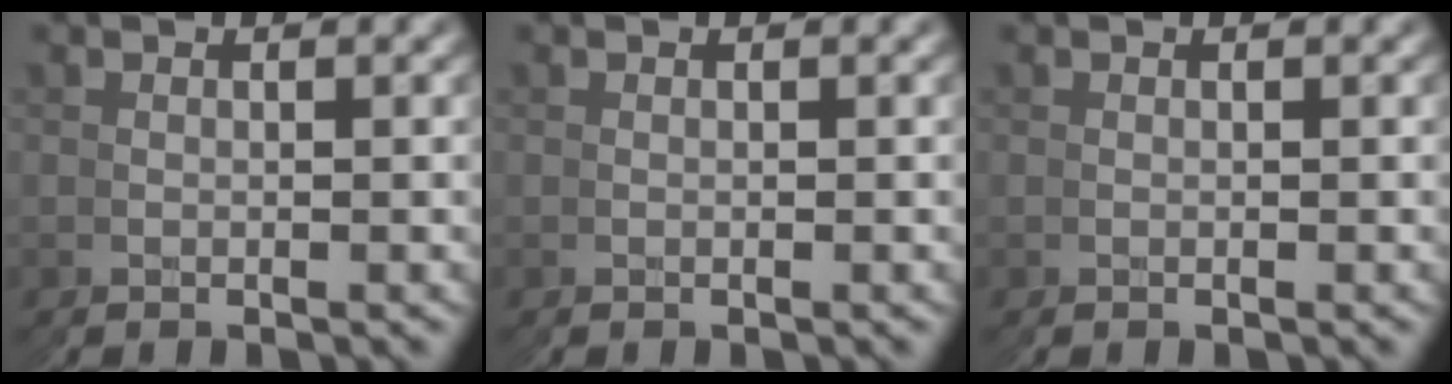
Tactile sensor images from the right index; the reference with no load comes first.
{"total": 0.0}
{"total": 0.0}